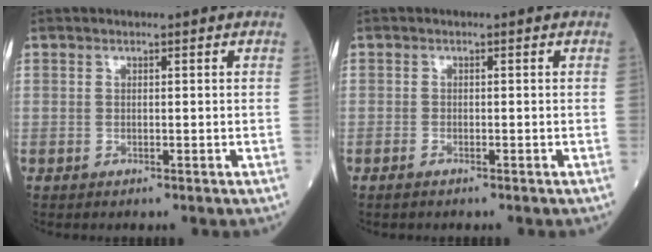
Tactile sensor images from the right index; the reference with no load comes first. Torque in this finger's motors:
{"motor_torque": [-0.38, -0.20, -0.37, -0.05]}